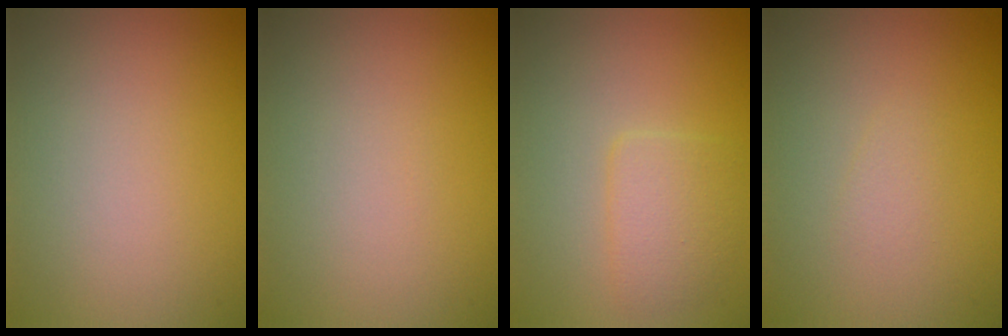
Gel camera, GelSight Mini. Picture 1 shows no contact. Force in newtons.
{"total": 0.0}
{"total": 2.4, "press": 2.3, "slide": 0.2}
{"total": 0.8, "press": 0.8, "slide": 0.1}